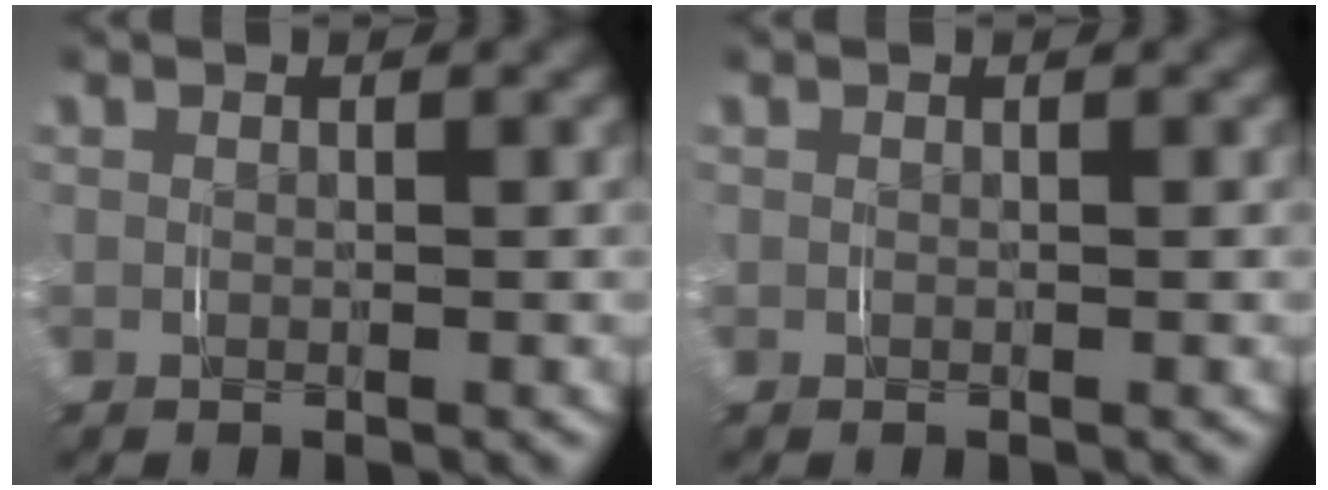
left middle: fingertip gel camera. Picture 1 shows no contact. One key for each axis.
{"total": 0.0}